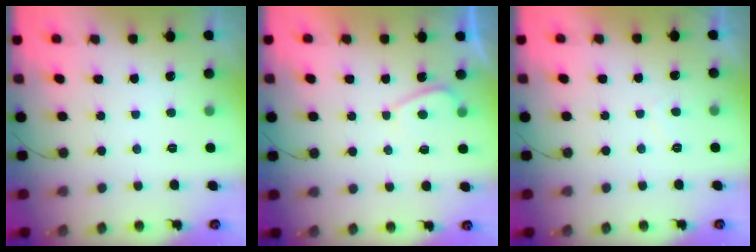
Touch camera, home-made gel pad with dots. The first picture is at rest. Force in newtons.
{"total": 1.6, "press": 1.4, "slide": 0.6}
{"total": 1.3, "press": 1.1, "slide": 0.6}